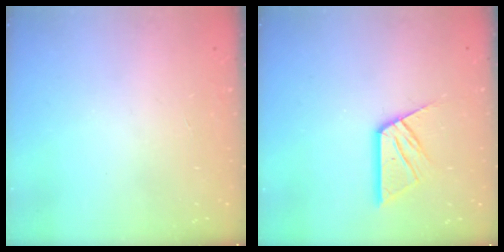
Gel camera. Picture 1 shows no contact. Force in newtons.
{"total": 11.9, "press": 11.8, "slide": 1.1}